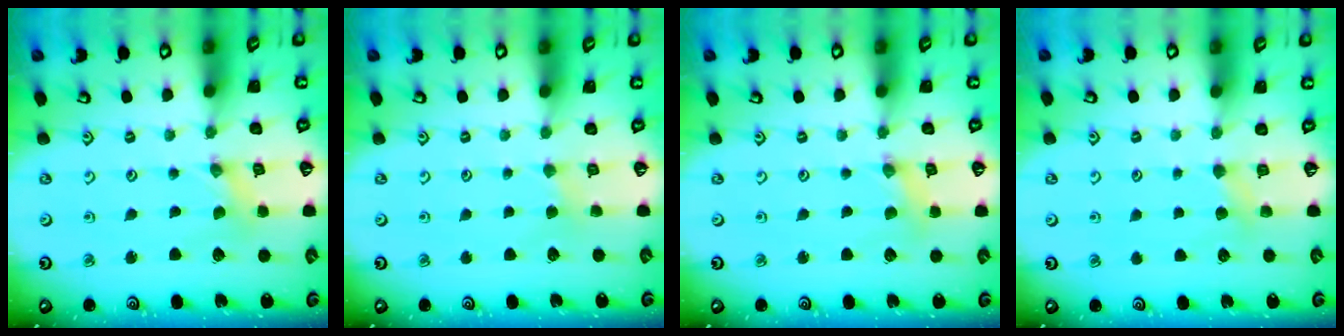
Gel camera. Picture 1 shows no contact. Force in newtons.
{"total": 2.2, "press": 2.2, "slide": 0.3}
{"total": 1.6, "press": 1.6, "slide": 0.2}
{"total": 3.1, "press": 3.0, "slide": 0.6}